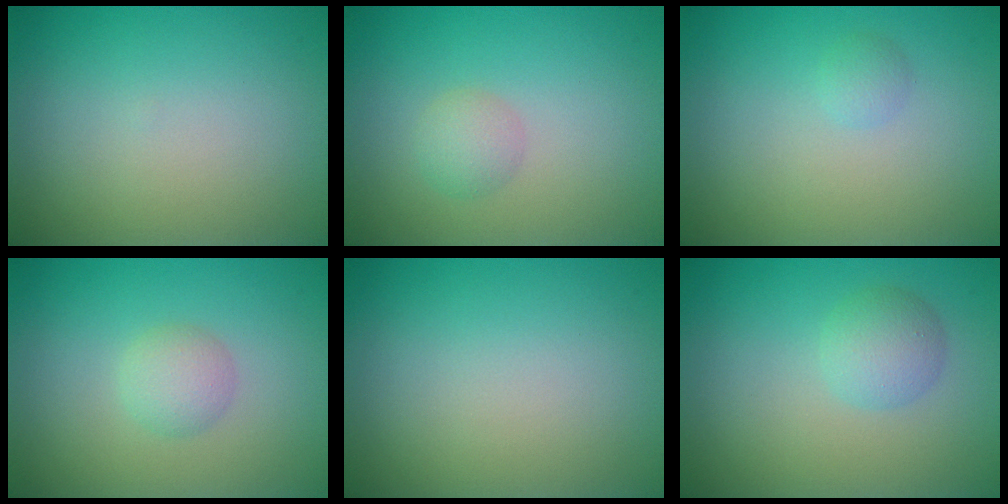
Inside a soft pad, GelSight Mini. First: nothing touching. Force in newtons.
{"total": 1.7, "press": 1.7, "slide": 0.0}
{"total": 0.9, "press": 0.9, "slide": 0.0}
{"total": 1.9, "press": 1.9, "slide": 0.1}
{"total": 0.0}
{"total": 2.4, "press": 2.4, "slide": 0.2}